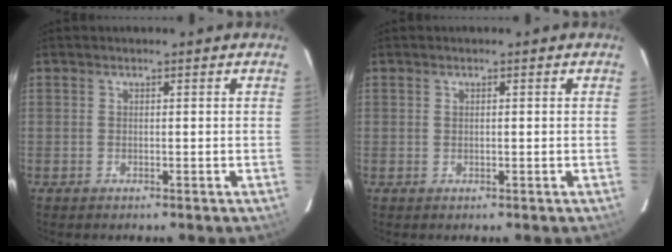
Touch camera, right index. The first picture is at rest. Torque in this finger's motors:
{"motor_torque": [-0.09, -0.07, -0.07, -0.01]}